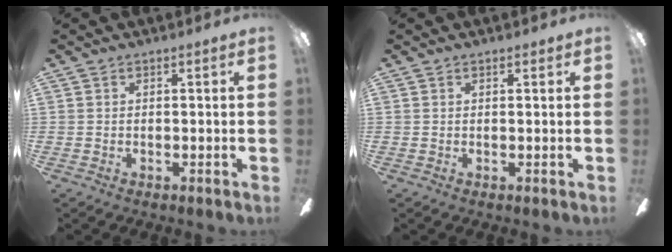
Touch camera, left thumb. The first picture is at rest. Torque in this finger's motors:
{"motor_torque": [0.26, -0.26, 0.21, -0.10, -0.05]}